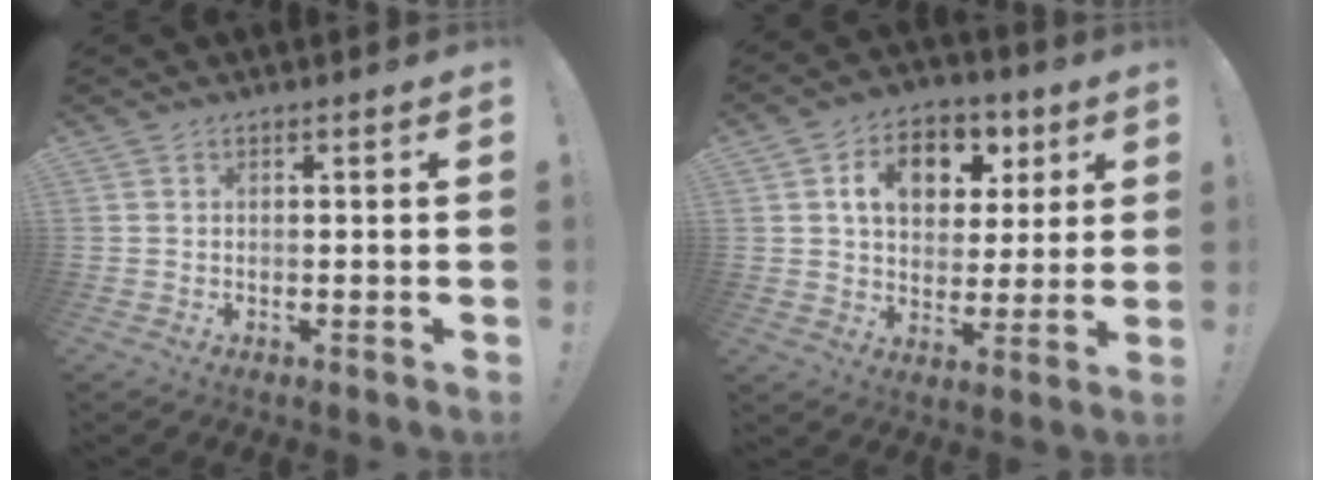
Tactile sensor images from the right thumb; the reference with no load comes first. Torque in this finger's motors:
{"motor_torque": [0.33, 0.71, 0.30, -0.19, 0.26]}